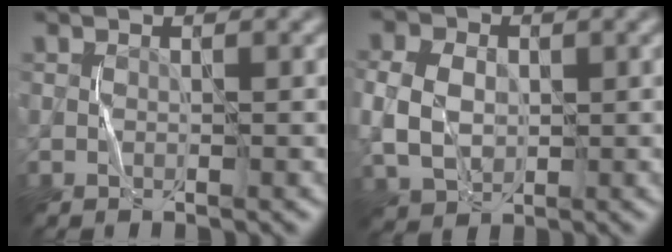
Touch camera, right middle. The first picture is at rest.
{"total": 4.8, "force": [0.1, 3.9, 2.9], "torque": [-0.062, 0.005, -0.004]}